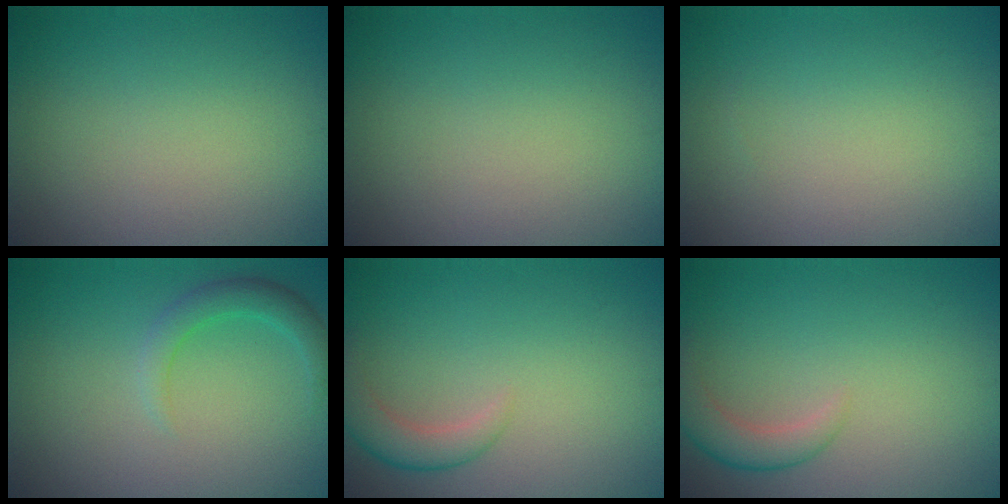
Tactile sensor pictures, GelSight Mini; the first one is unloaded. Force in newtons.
{"total": 0.0}
{"total": 0.0}
{"total": 2.1, "press": 2.1, "slide": 0.1}
{"total": 2.6, "press": 2.6, "slide": 0.2}
{"total": 2.6, "press": 2.6, "slide": 0.2}